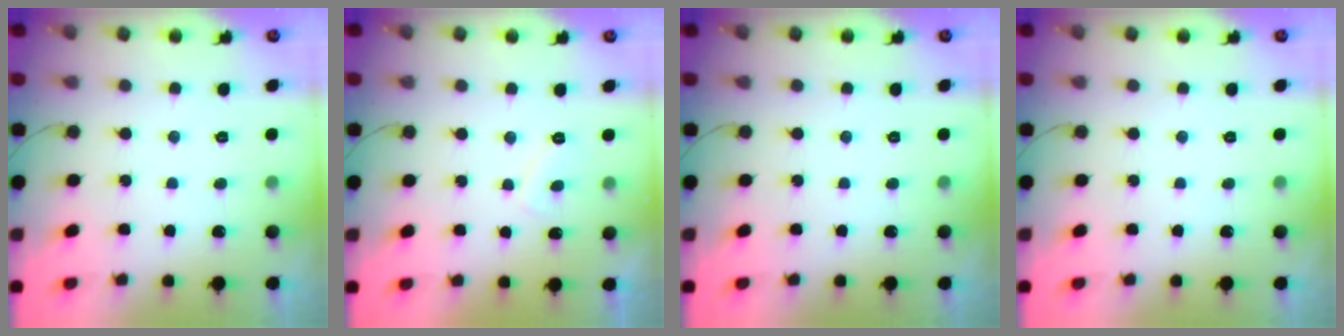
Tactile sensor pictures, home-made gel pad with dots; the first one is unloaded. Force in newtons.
{"total": 2.7, "press": 2.5, "slide": 0.9}
{"total": 0.0}
{"total": 0.0}